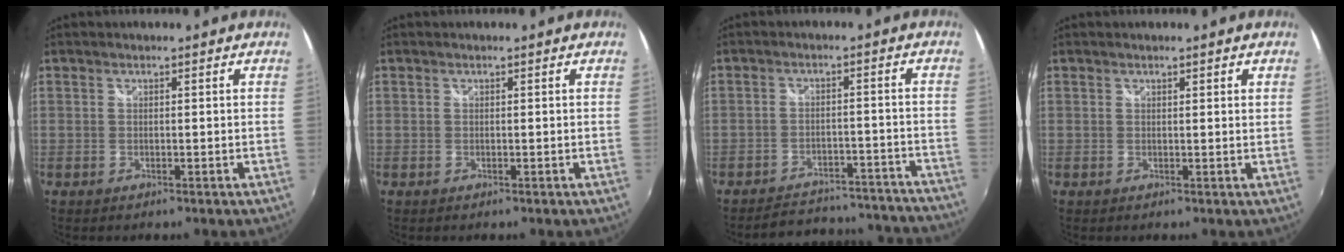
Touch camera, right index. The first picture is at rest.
{"total": 0.0}
{"total": 19.0, "force": [-17.7, 5.4, 4.6], "torque": [-0.093, 0.036, -0.207]}
{"total": 1.3, "force": [1.0, 0.2, 0.8], "torque": [-0.013, 0.004, 0.012]}